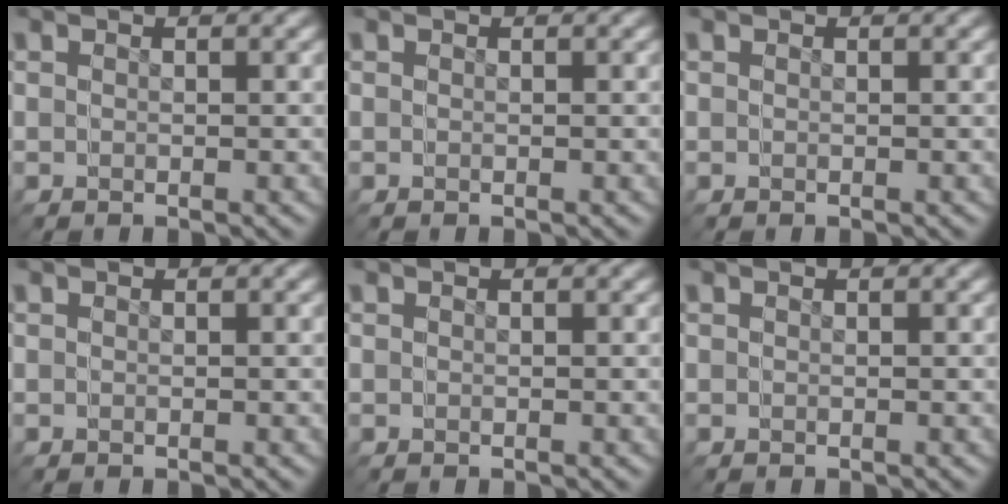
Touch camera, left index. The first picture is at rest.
{"total": 0.0}
{"total": 0.0}
{"total": 0.0}
{"total": 0.0}
{"total": 0.0}